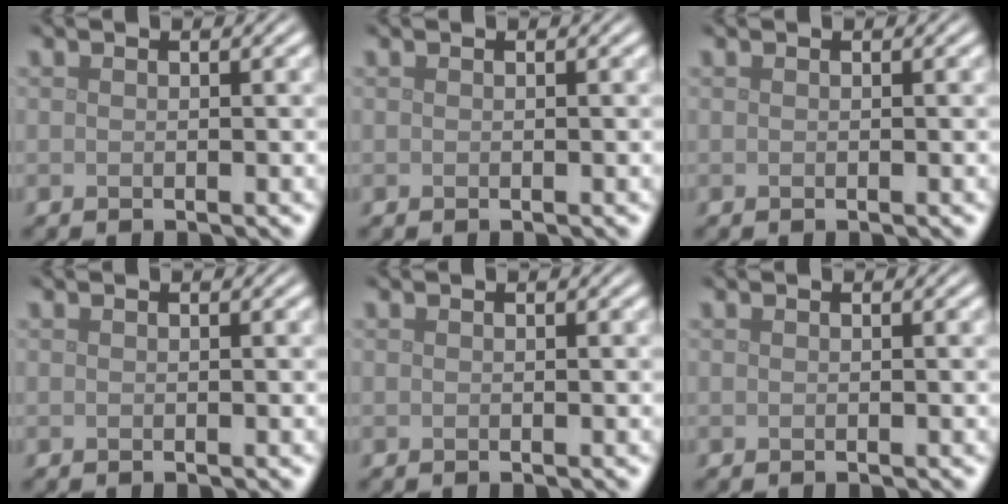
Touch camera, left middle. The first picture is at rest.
{"total": 0.0}
{"total": 0.0}
{"total": 0.0}
{"total": 0.0}
{"total": 0.0}